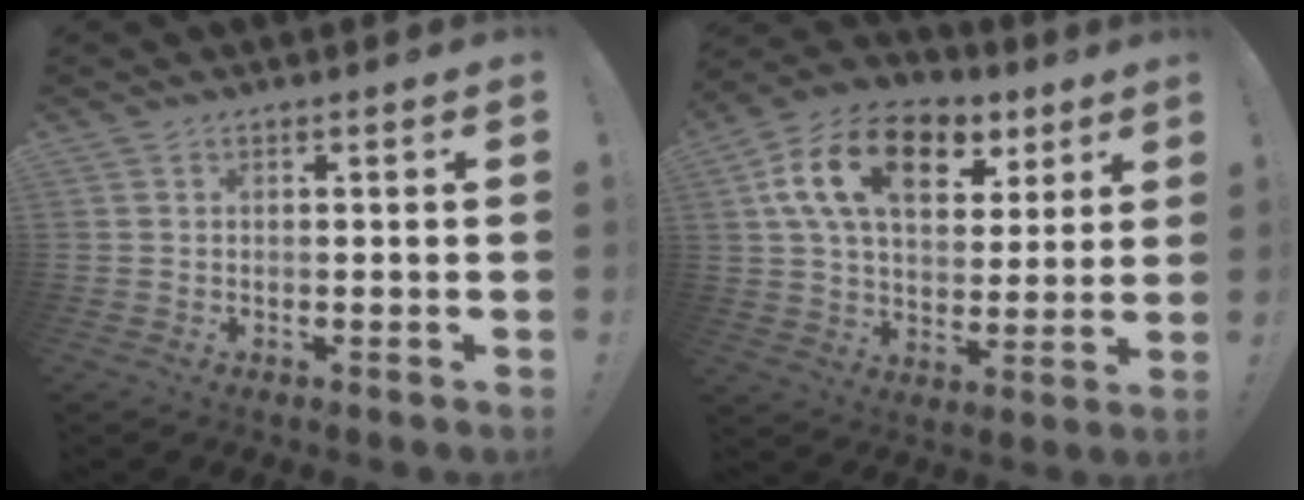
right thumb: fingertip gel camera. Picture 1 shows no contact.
{"total": 18.6, "force": [8.2, 11.4, 12.2], "torque": [-0.196, -0.022, 0.148]}